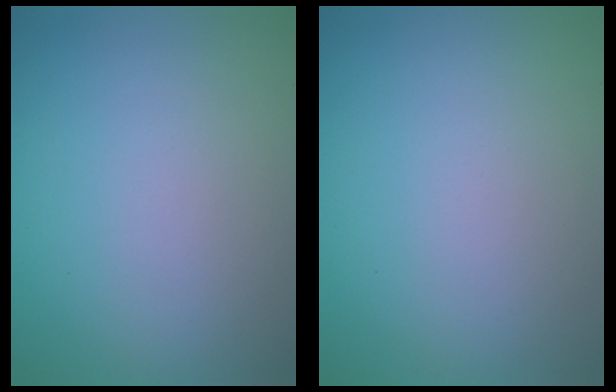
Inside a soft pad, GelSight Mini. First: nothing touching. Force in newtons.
{"total": 0.0}